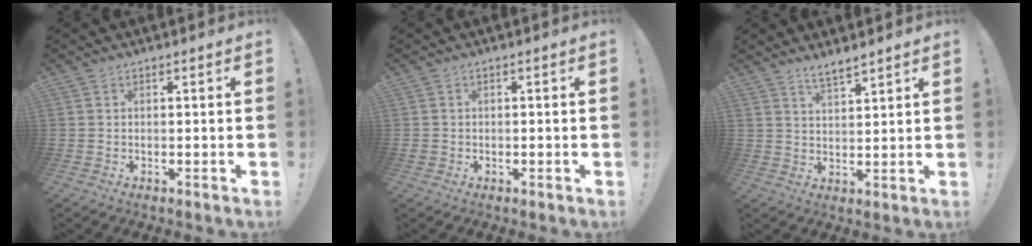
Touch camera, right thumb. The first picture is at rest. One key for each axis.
{"total": 1.1, "fx": -0.5, "fy": 0.8, "fz": 0.4, "tx": -0.007, "ty": 0.003, "tz": -0.009}
{"total": 4.8, "fx": 4.3, "fy": 0.8, "fz": 1.9, "tx": -0.035, "ty": -0.028, "tz": 0.078}